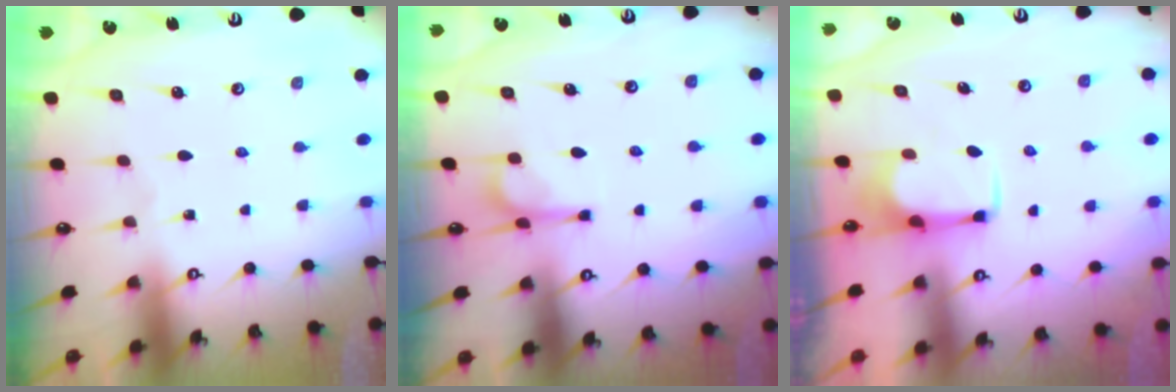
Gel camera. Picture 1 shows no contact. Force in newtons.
{"total": 5.1, "press": 5.0, "slide": 0.9}
{"total": 2.8, "press": 2.8, "slide": 0.5}